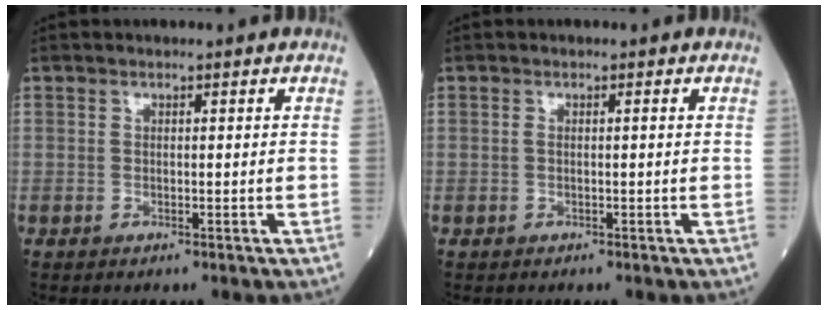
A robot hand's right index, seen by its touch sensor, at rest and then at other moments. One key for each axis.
{"total": 0.7, "fx": 0.0, "fy": 0.1, "fz": 0.7, "tx": -0.015, "ty": 0.001, "tz": 0.001}